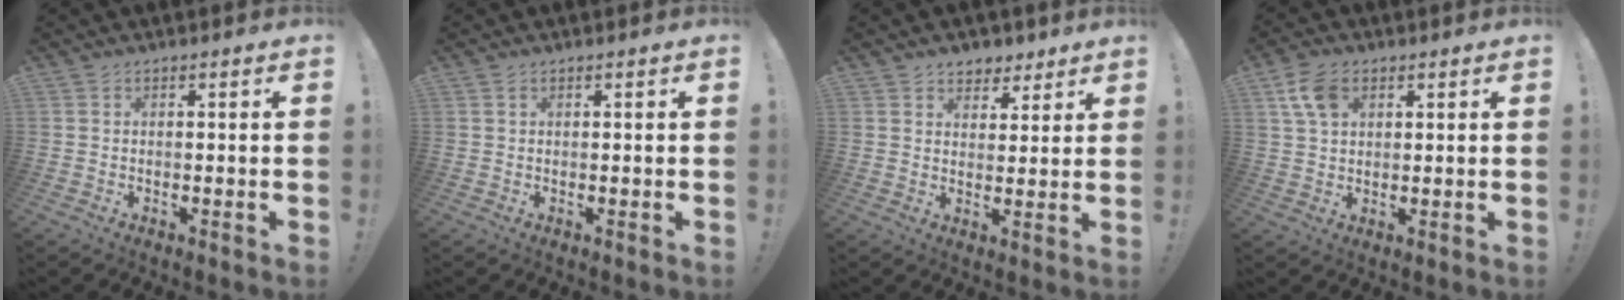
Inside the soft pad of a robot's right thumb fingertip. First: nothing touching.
{"total": 0.0}
{"total": 5.8, "force": [3.9, 4.2, 1.0], "torque": [-0.001, -0.027, 0.075]}
{"total": 7.8, "force": [3.4, 4.9, 5.0], "torque": [-0.086, 0.000, 0.069]}